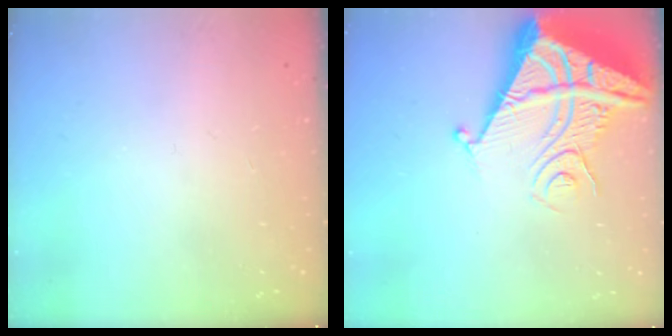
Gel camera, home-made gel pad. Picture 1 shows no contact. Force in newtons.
{"total": 13.1, "press": 13.0, "slide": 1.6}